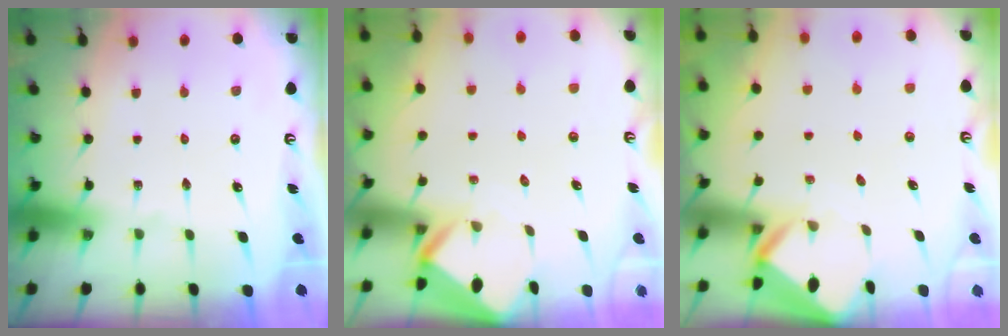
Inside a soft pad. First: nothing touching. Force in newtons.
{"total": 3.5, "press": 3.4, "slide": 0.3}
{"total": 2.9, "press": 2.9, "slide": 0.2}